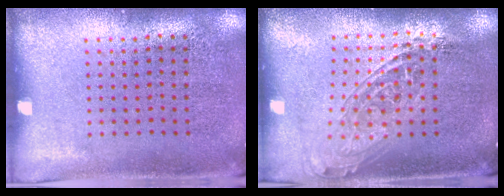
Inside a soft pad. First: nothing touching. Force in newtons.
{"total": 1.7, "press": 1.4, "slide": 1.0}